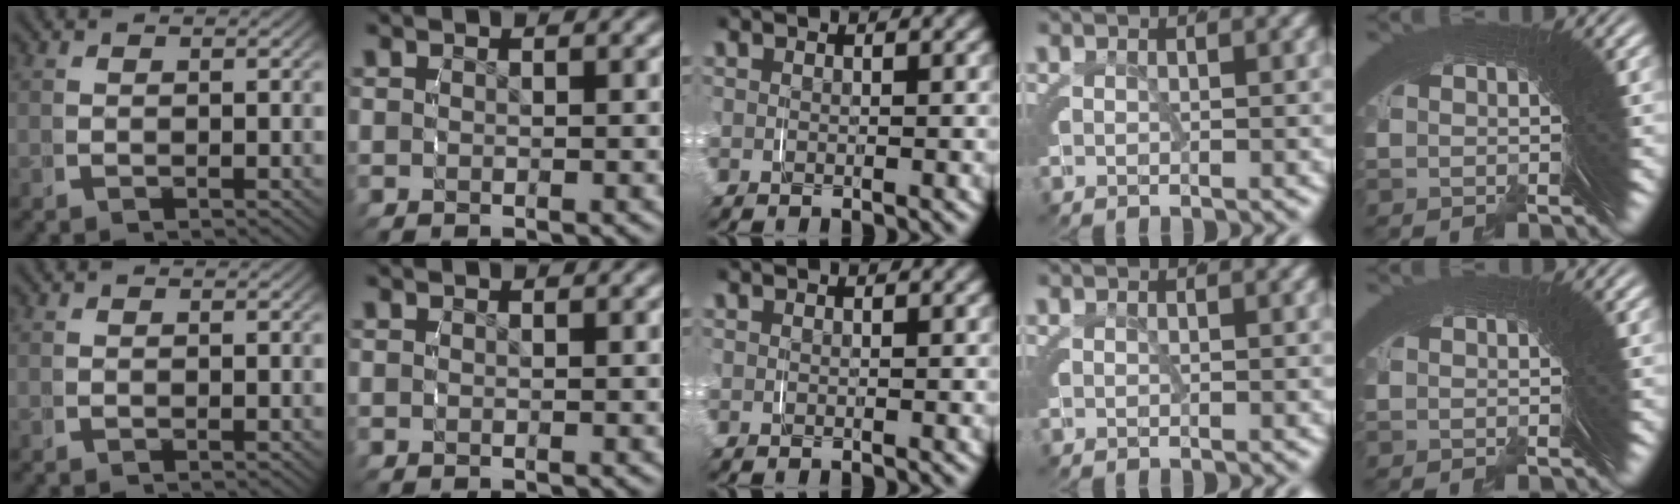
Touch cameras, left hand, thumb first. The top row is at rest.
{}